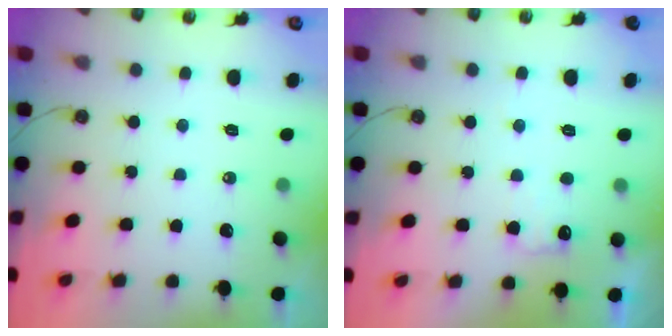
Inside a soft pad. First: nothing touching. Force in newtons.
{"total": 7.0, "press": 7.0, "slide": 0.3}